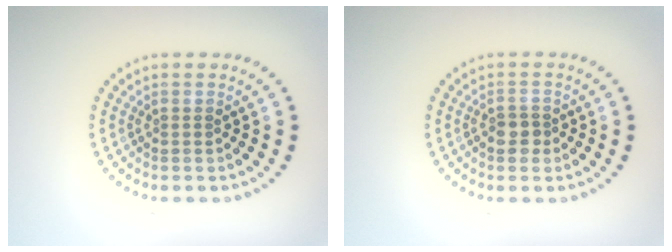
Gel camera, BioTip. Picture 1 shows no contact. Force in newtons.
{"total": 1.8, "press": 1.7, "slide": 0.7}